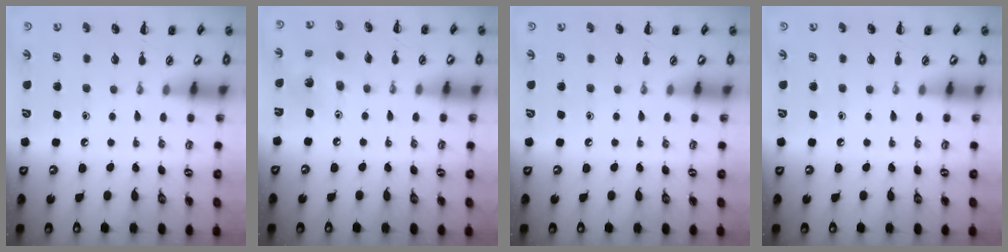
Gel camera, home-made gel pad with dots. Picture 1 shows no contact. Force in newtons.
{"total": 4.7, "press": 4.6, "slide": 1.0}
{"total": 0.0}
{"total": 0.0}